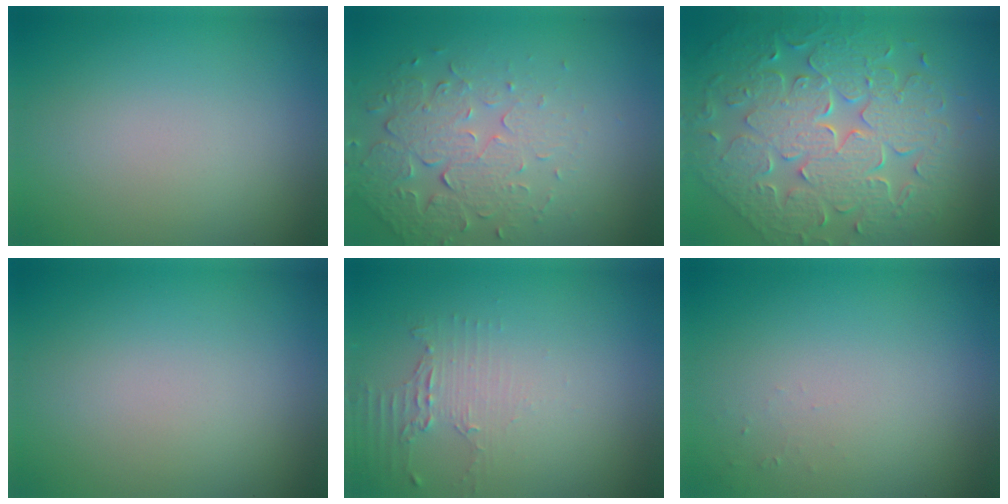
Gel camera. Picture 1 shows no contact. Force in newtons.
{"total": 5.1, "press": 3.5, "slide": 3.7}
{"total": 9.9, "press": 6.9, "slide": 7.0}
{"total": 0.0}
{"total": 2.0, "press": 1.4, "slide": 1.4}
{"total": 0.5, "press": 0.5, "slide": 0.1}